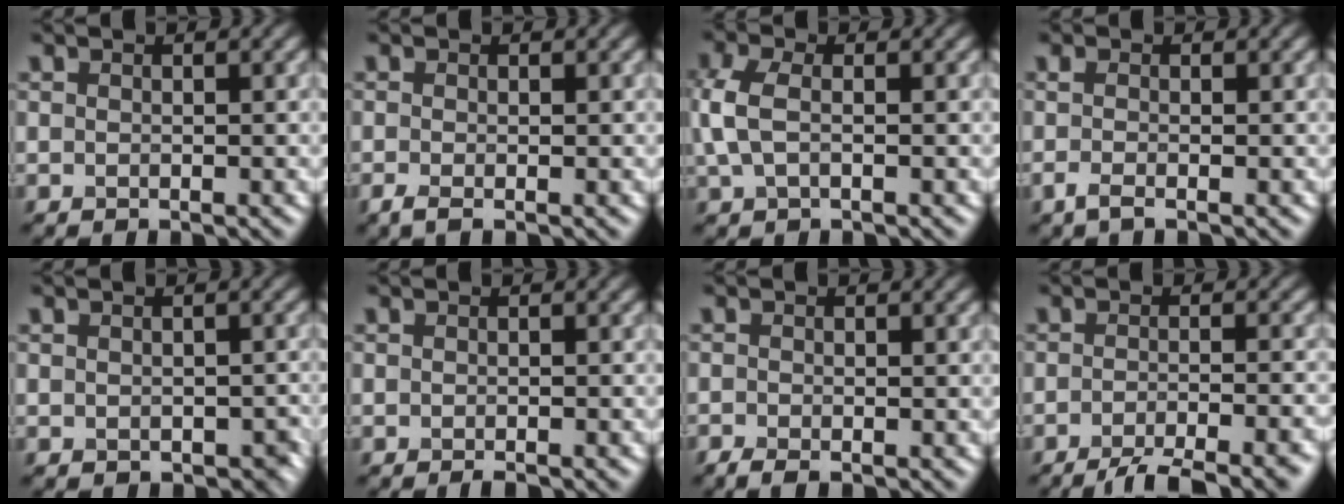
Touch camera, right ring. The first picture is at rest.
{"total": 1.3, "force": [-0.6, 0.3, 1.1], "torque": [-0.026, -0.009, -0.013]}
{"total": 3.7, "force": [0.4, 2.2, 3.0], "torque": [-0.081, 0.007, 0.003]}
{"total": 1.6, "force": [-0.5, 0.5, 1.4], "torque": [-0.032, -0.010, -0.016]}
{"total": 2.0, "force": [-0.6, 1.5, 1.3], "torque": [-0.014, -0.011, -0.002]}
{"total": 1.1, "force": [-0.8, 0.1, 0.8], "torque": [-0.008, -0.002, -0.011]}
{"total": 1.1, "force": [-0.7, 0.3, 0.8], "torque": [-0.017, -0.005, -0.016]}
{"total": 7.6, "force": [-5.5, 1.6, 5.0], "torque": [-0.060, -0.011, -0.082]}